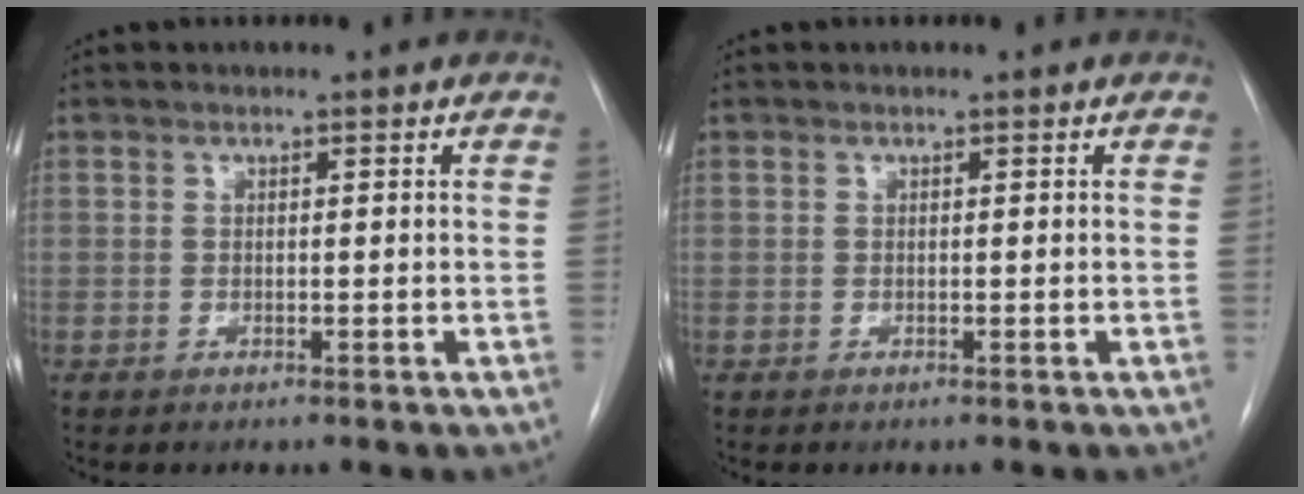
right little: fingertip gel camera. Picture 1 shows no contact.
{"total": 0.0}